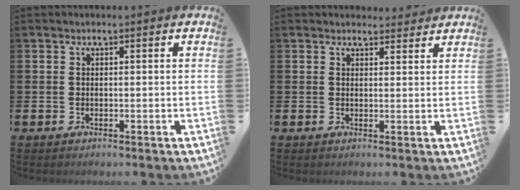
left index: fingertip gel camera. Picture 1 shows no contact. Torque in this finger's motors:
{"motor_torque": [0.34, -0.39, -0.03, -0.03]}